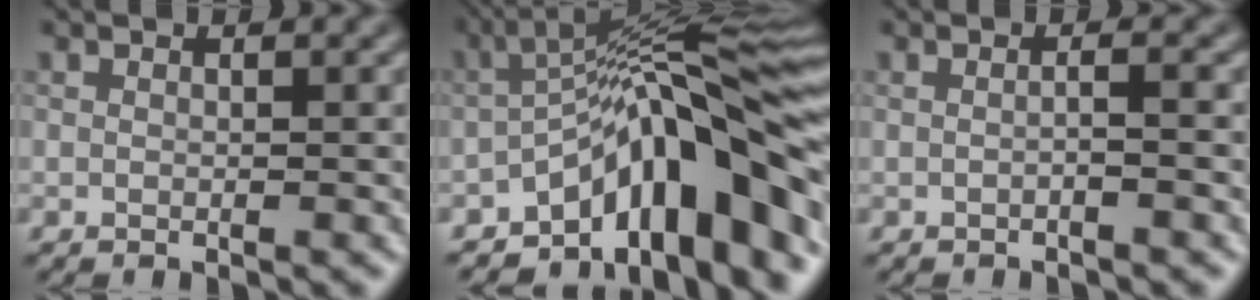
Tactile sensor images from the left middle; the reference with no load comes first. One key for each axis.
{"total": 13.8, "fx": -5.8, "fy": 4.0, "fz": 11.8, "tx": -0.147, "ty": 0.029, "tz": -0.096}
{"total": 1.1, "fx": -0.4, "fy": 0.1, "fz": 1.0, "tx": -0.013, "ty": 0.005, "tz": -0.012}